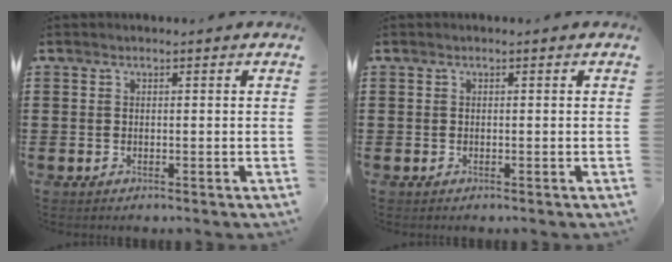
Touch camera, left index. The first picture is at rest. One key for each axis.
{"total": 0.0}